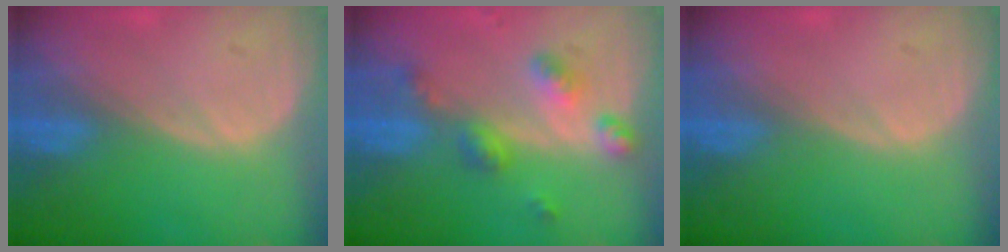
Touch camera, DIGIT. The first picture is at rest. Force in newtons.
{"total": 6.0, "press": 5.3, "slide": 2.8}
{"total": 0.0}